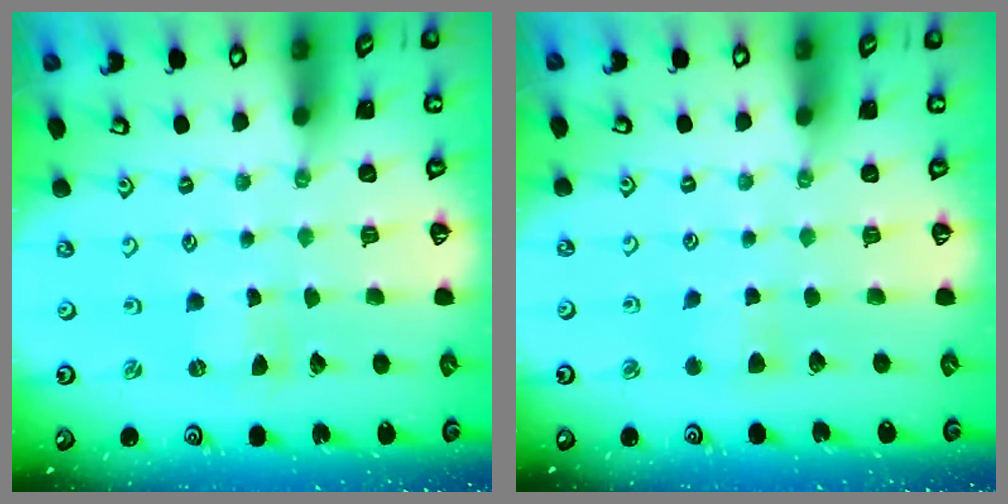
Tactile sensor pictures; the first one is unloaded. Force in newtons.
{"total": 4.4, "press": 4.4, "slide": 0.7}